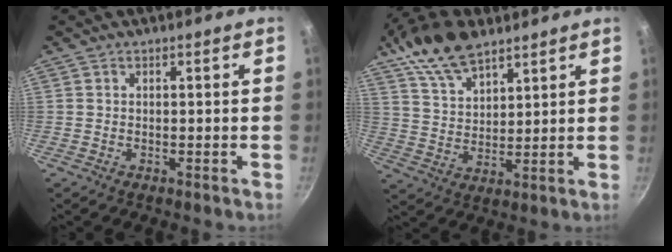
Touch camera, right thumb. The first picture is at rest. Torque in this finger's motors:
{"motor_torque": [0.43, 0.73, -0.04, 0.35, 0.04]}